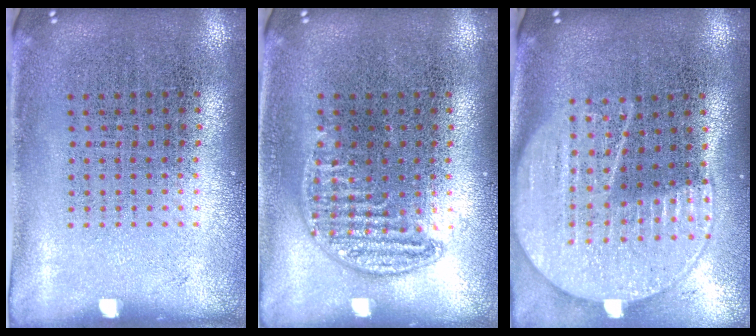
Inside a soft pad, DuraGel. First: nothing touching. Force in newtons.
{"total": 0.8, "press": 0.8, "slide": 0.3}
{"total": 2.1, "press": 1.9, "slide": 0.9}